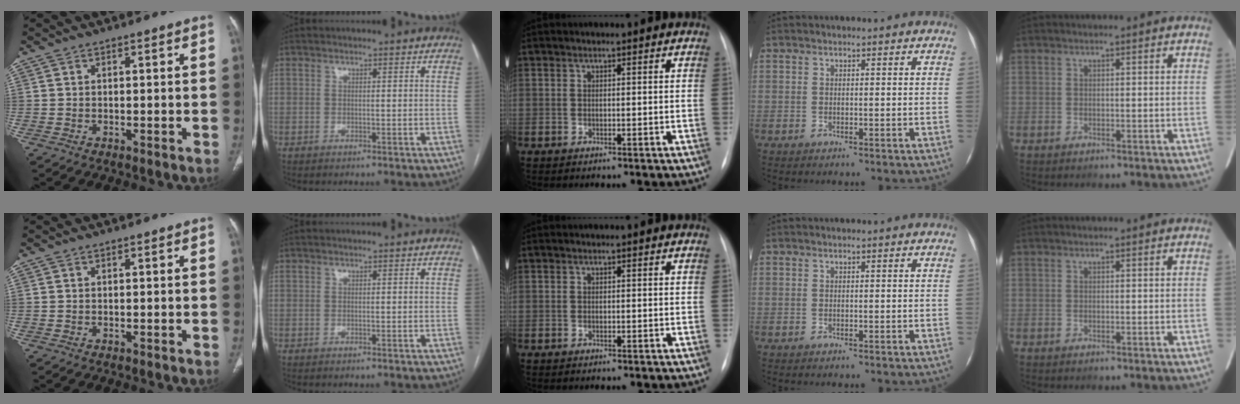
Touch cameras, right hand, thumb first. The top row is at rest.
{}